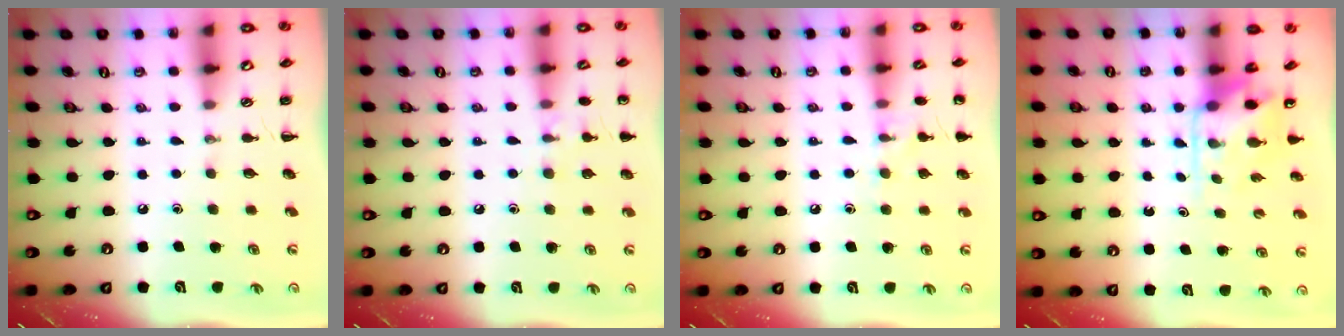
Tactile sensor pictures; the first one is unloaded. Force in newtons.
{"total": 7.2, "press": 6.8, "slide": 2.2}
{"total": 8.7, "press": 8.5, "slide": 1.9}
{"total": 4.3, "press": 4.2, "slide": 0.7}